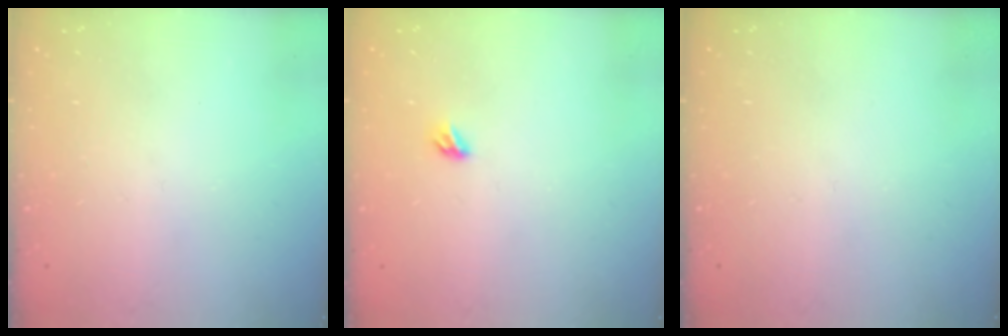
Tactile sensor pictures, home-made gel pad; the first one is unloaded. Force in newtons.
{"total": 3.2, "press": 3.1, "slide": 0.8}
{"total": 0.0}